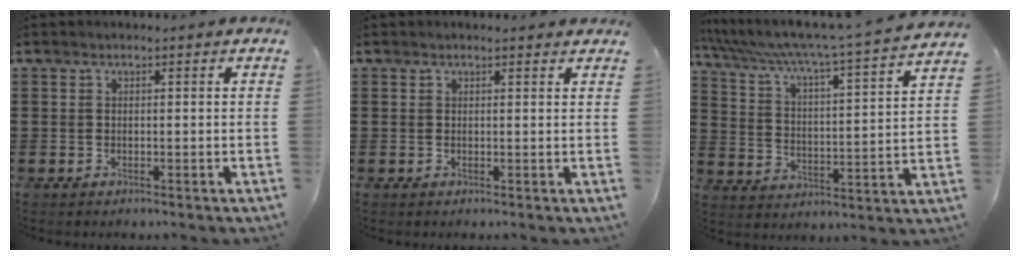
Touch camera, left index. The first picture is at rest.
{"total": 0.7, "force": [0.6, 0.2, 0.3], "torque": [-0.008, 0.001, 0.011]}
{"total": 6.1, "force": [5.3, -0.6, 2.8], "torque": [-0.079, -0.051, 0.081]}